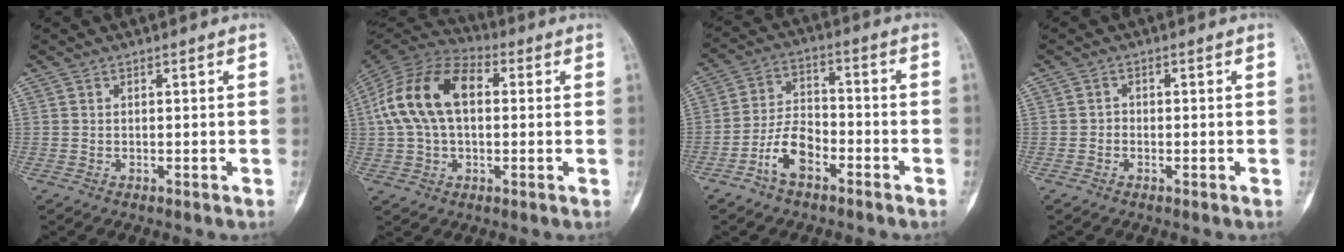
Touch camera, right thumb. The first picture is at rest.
{"total": 16.5, "force": [2.3, 10.1, 12.9], "torque": [-0.247, 0.036, 0.036]}
{"total": 8.4, "force": [-4.5, 4.6, 5.4], "torque": [-0.096, 0.036, -0.089]}
{"total": 1.0, "force": [-0.4, 0.8, 0.4], "torque": [0.006, 0.004, -0.013]}